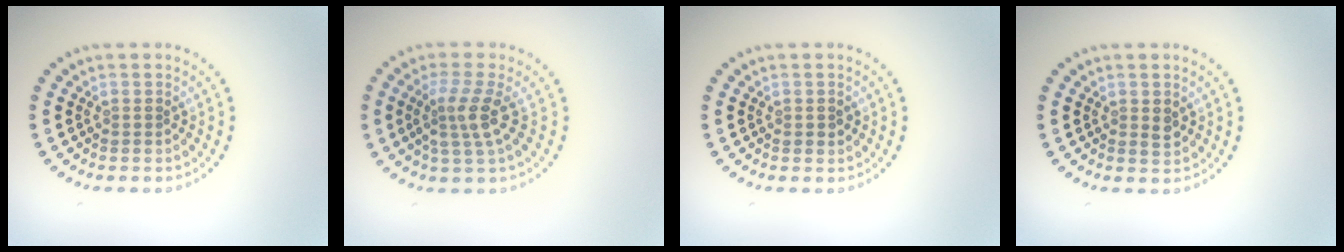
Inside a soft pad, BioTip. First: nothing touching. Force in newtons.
{"total": 3.0, "press": 2.4, "slide": 1.8}
{"total": 0.8, "press": 0.8, "slide": 0.1}
{"total": 1.1, "press": 1.1, "slide": 0.1}